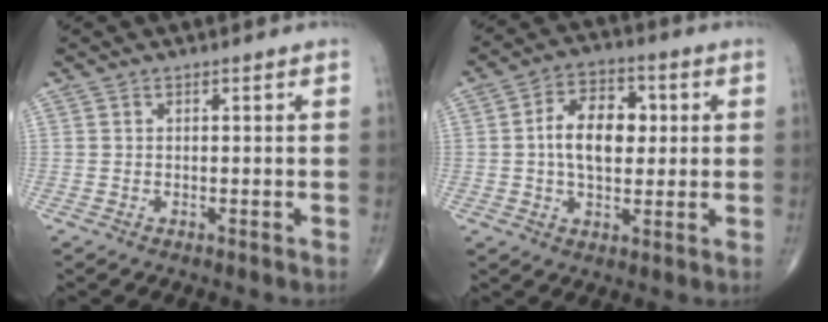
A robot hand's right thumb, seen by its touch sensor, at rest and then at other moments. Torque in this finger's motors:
{"motor_torque": [0.19, 0.35, 0.89, 0.15, 0.11]}